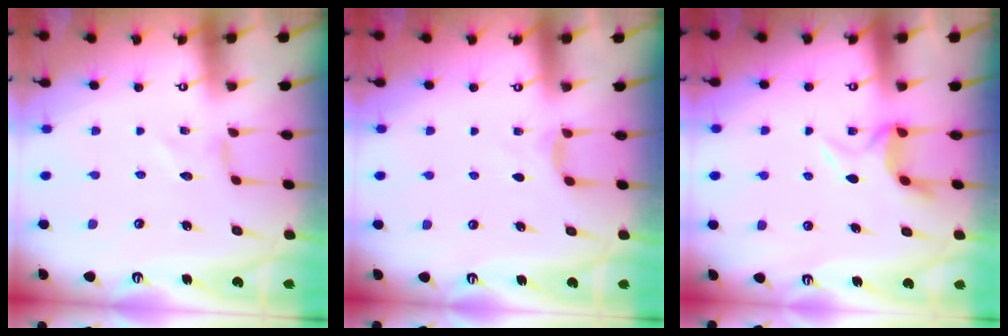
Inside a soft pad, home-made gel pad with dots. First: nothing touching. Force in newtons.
{"total": 4.0, "press": 3.9, "slide": 0.7}
{"total": 5.6, "press": 5.5, "slide": 1.2}